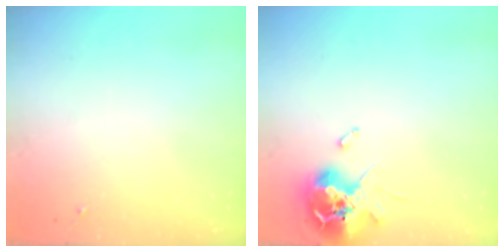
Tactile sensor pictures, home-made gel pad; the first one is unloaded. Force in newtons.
{"total": 12.1, "press": 12.0, "slide": 1.5}